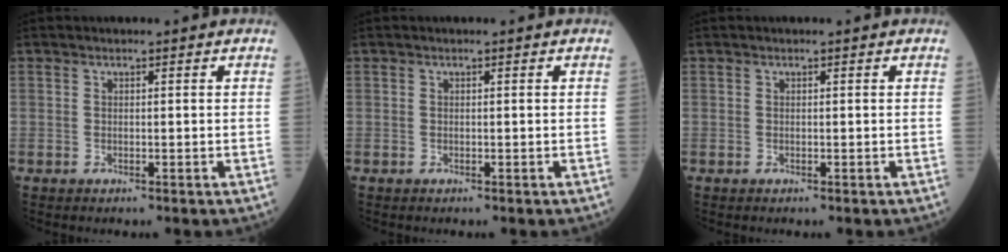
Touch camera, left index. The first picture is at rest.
{"total": 0.0}
{"total": 0.0}